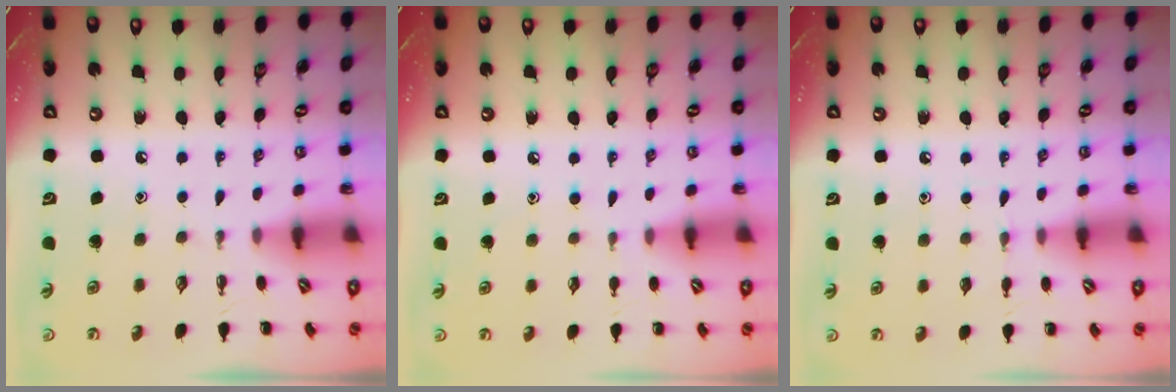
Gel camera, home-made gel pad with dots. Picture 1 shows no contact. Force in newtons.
{"total": 4.9, "press": 4.6, "slide": 1.7}
{"total": 3.7, "press": 3.6, "slide": 1.1}